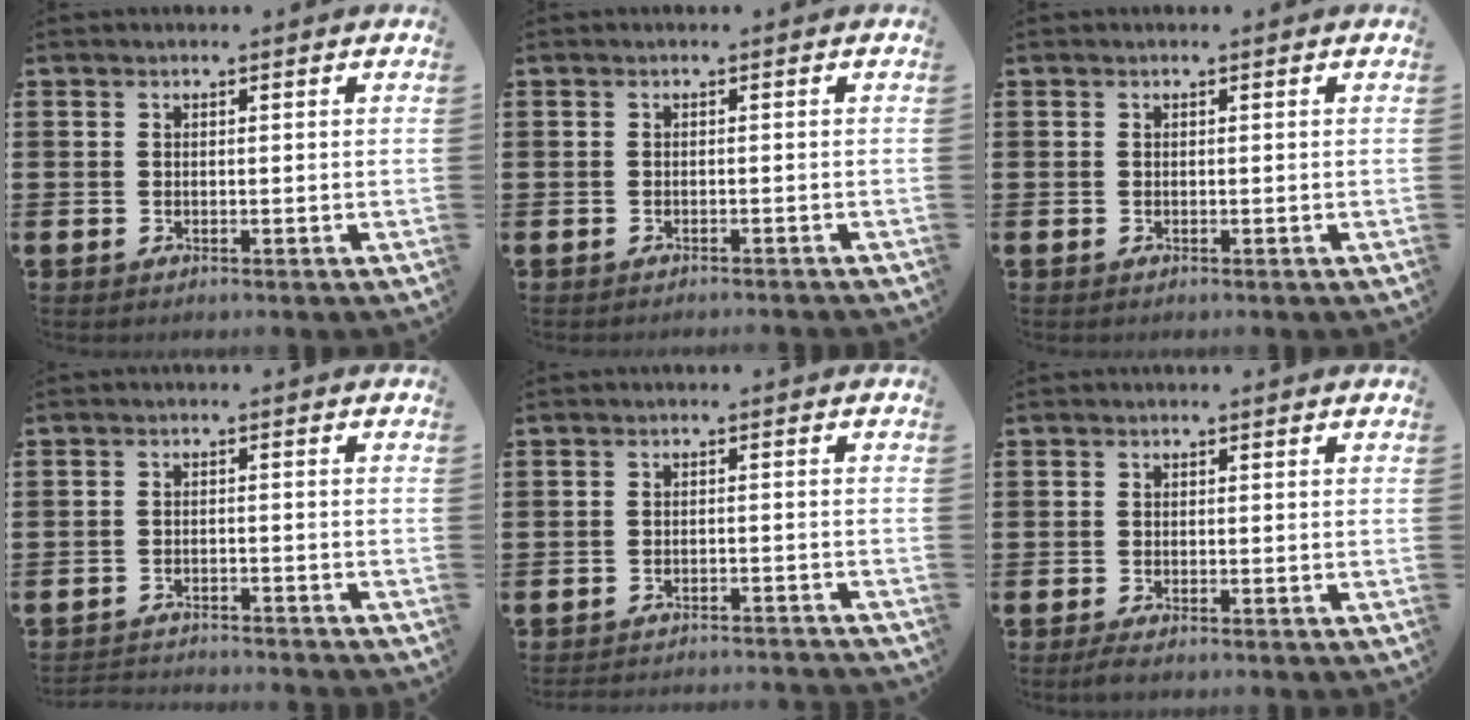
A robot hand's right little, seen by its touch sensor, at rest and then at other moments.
{"total": 0.6, "force": [-0.6, -0.2, 0.0], "torque": [0.000, -0.002, -0.012]}
{"total": 0.0}
{"total": 2.2, "force": [-2.2, -0.1, -0.2], "torque": [-0.001, 0.002, -0.047]}
{"total": 2.0, "force": [-2.0, -0.2, -0.1], "torque": [-0.001, 0.003, -0.043]}
{"total": 1.0, "force": [-0.5, 0.2, 0.8], "torque": [-0.015, -0.002, -0.010]}